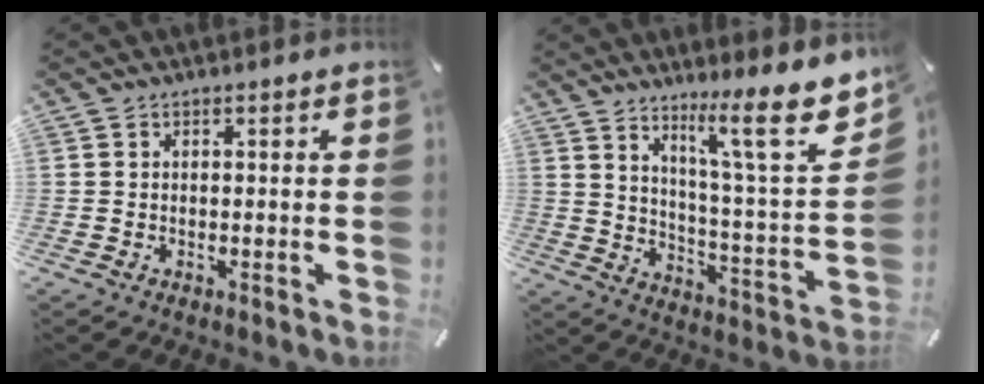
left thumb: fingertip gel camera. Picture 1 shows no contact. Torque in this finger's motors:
{"motor_torque": [1.06, -0.82, 0.46, -0.34, 0.13]}